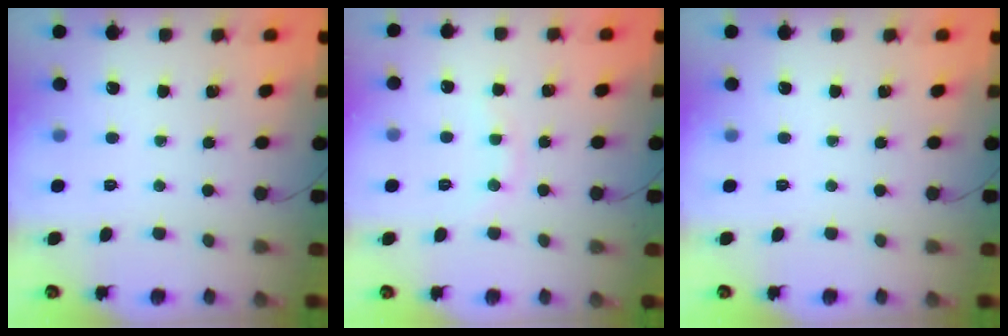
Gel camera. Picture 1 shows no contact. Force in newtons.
{"total": 5.1, "press": 5.0, "slide": 1.2}
{"total": 0.0}